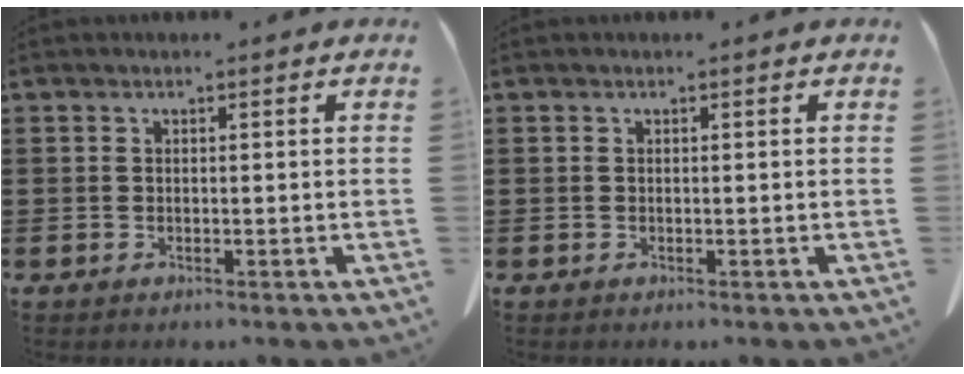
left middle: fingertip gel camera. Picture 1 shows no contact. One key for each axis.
{"total": 0.0}